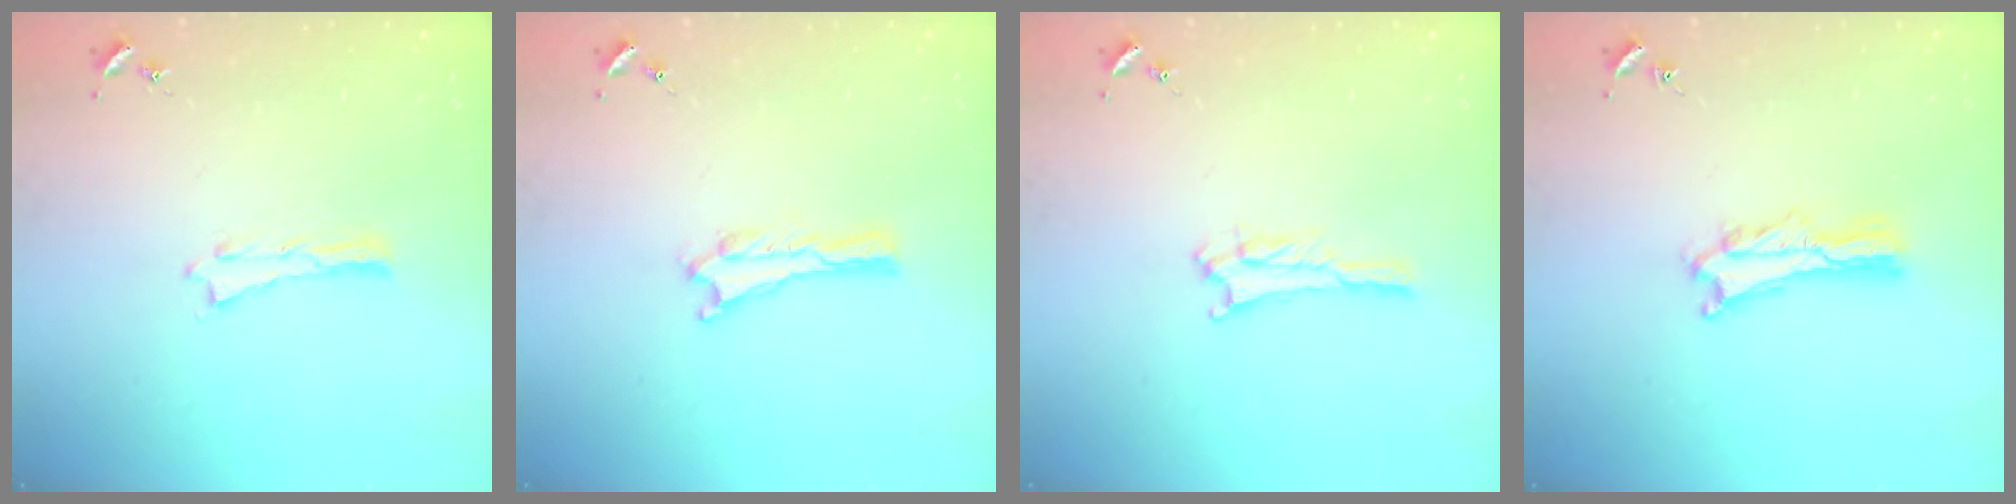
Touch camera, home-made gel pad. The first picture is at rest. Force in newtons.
{"total": 0.0}
{"total": 2.8, "press": 2.8, "slide": 0.3}
{"total": 2.1, "press": 2.1, "slide": 0.3}